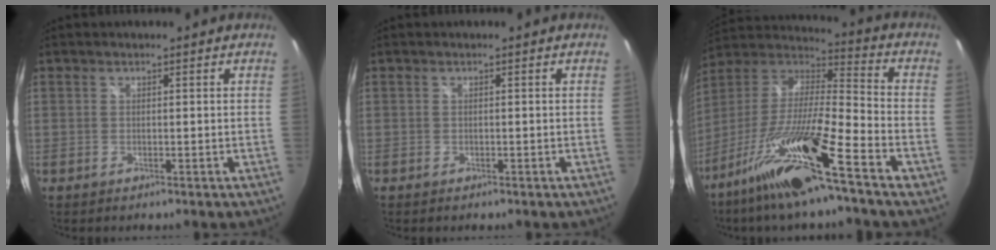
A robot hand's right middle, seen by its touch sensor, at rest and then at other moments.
{"total": 0.5, "force": [-0.5, 0.1, 0.1], "torque": [-0.005, -0.003, -0.009]}
{"total": 19.5, "force": [-12.1, 1.5, 15.2], "torque": [-0.284, -0.023, -0.230]}